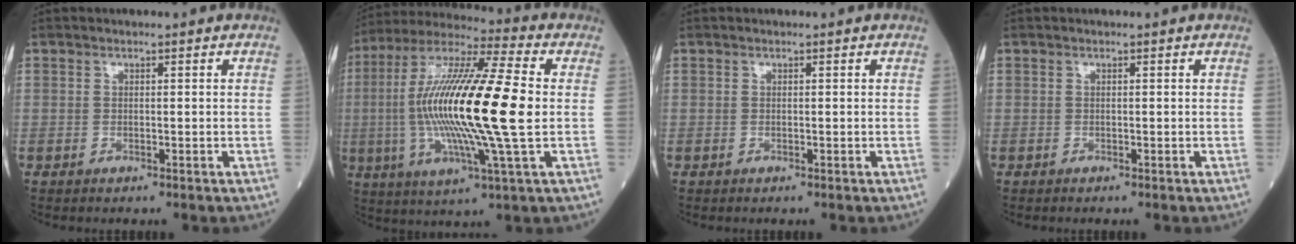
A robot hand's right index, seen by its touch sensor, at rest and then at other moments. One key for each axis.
{"total": 21.9, "fx": -0.5, "fy": 1.3, "fz": 21.8, "tx": -0.432, "ty": -0.001, "tz": -0.023}
{"total": 0.0}
{"total": 0.0}